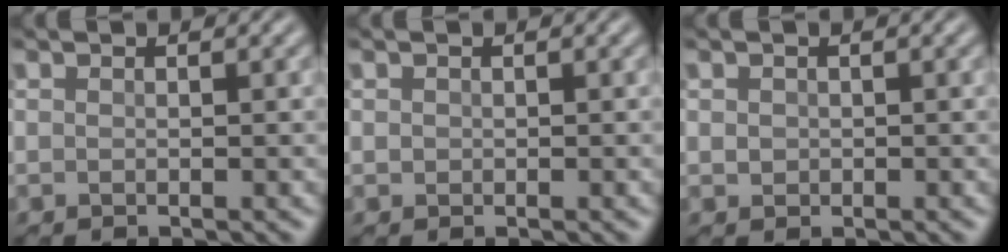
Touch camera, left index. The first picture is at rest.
{"total": 0.5, "force": [0.0, 0.5, 0.1], "torque": [-0.004, -0.003, -0.001]}
{"total": 0.9, "force": [0.0, 0.8, 0.3], "torque": [-0.008, -0.003, -0.001]}